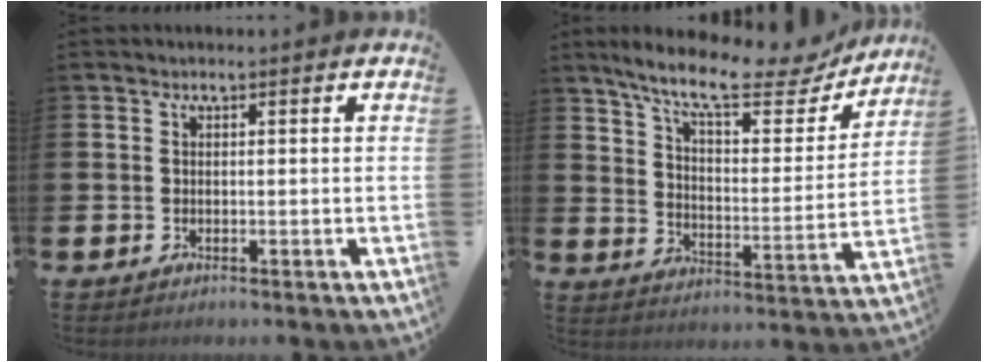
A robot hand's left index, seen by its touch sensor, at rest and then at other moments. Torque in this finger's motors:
{"motor_torque": [1.08, -1.06, 0.72, 0.21]}